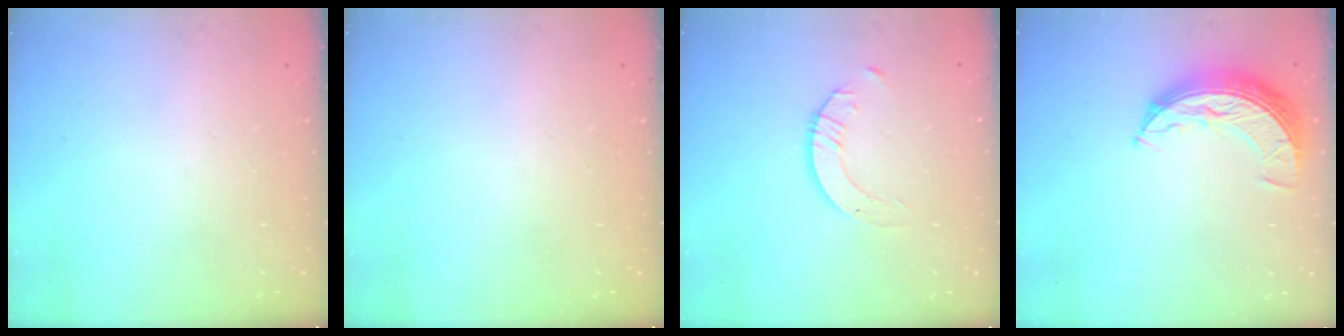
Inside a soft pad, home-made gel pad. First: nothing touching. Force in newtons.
{"total": 0.0}
{"total": 2.3, "press": 2.3, "slide": 0.2}
{"total": 9.5, "press": 9.5, "slide": 0.5}